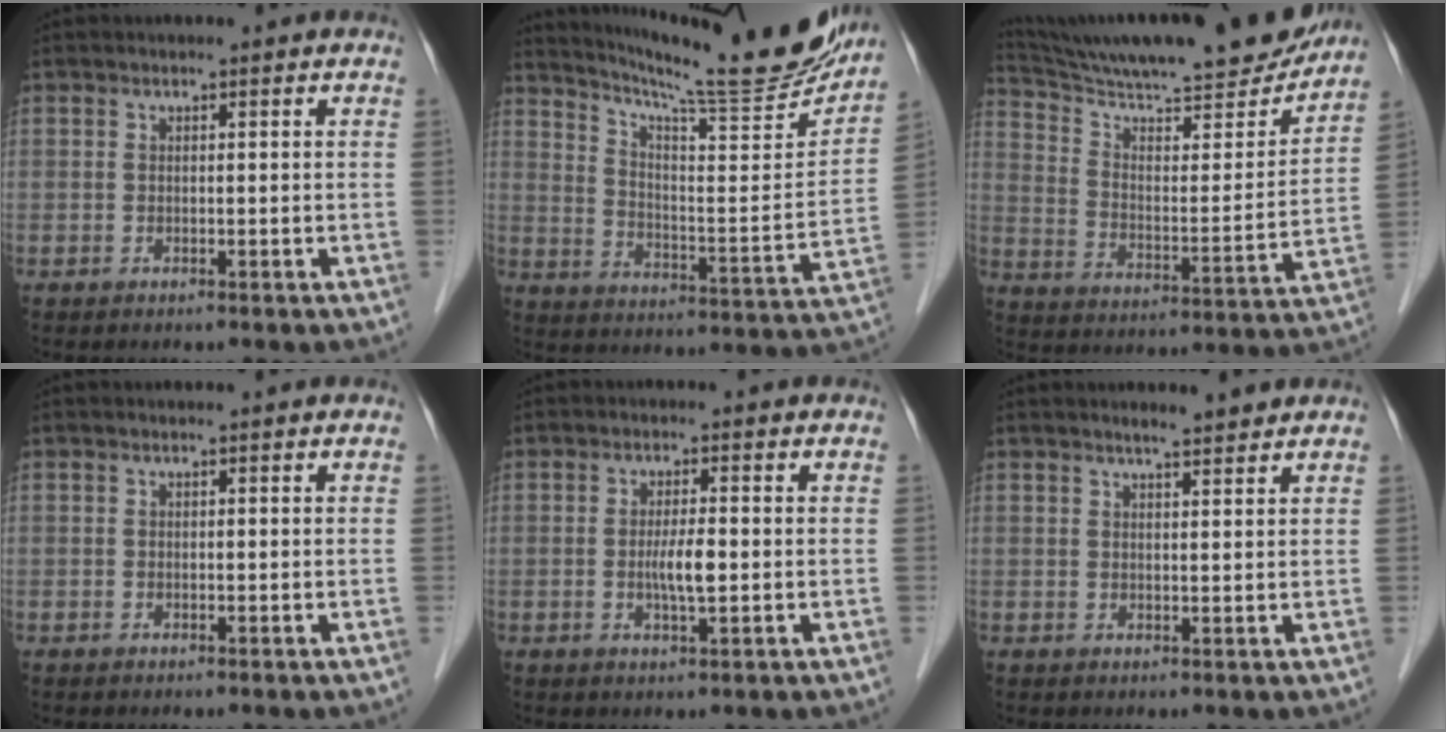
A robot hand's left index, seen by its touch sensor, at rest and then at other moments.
{"total": 23.6, "force": [21.4, 1.2, 9.9], "torque": [-0.157, -0.062, 0.295]}
{"total": 24.9, "force": [22.7, 2.4, 9.9], "torque": [-0.164, -0.036, 0.329]}
{"total": 0.0}
{"total": 3.7, "force": [-0.4, 0.5, 3.6], "torque": [-0.072, -0.004, -0.007]}
{"total": 3.2, "force": [2.8, 0.2, 1.5], "torque": [-0.027, 0.008, 0.045]}